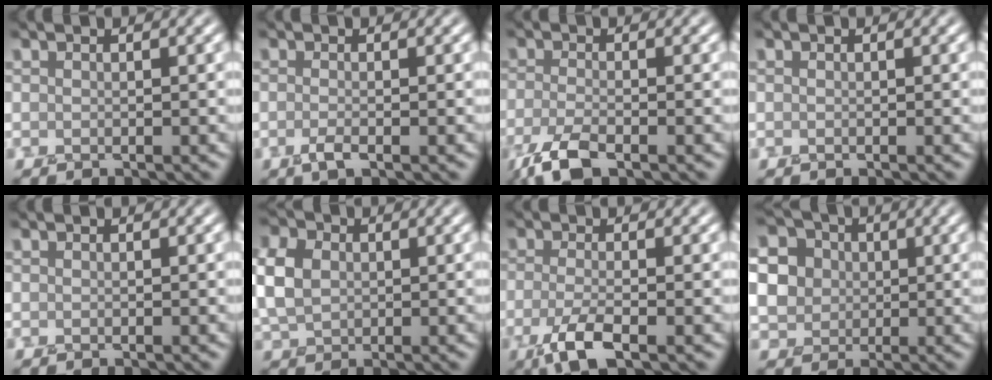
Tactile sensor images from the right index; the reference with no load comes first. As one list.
[{"total": 1.3, "force": [-0.5, 0.4, 1.1], "torque": [-0.020, 0.001, -0.014]}, {"total": 3.8, "force": [-2.7, 1.1, 2.4], "torque": [-0.060, -0.004, -0.060]}, {"total": 0.0}, {"total": 0.0}, {"total": 3.7, "force": [1.0, 3.1, 1.8], "torque": [-0.058, 0.017, 0.017]}, {"total": 3.6, "force": [-1.7, 1.1, 2.9], "torque": [-0.064, -0.003, -0.036]}, {"total": 8.2, "force": [1.9, 7.5, 2.7], "torque": [-0.069, 0.035, 0.030]}]